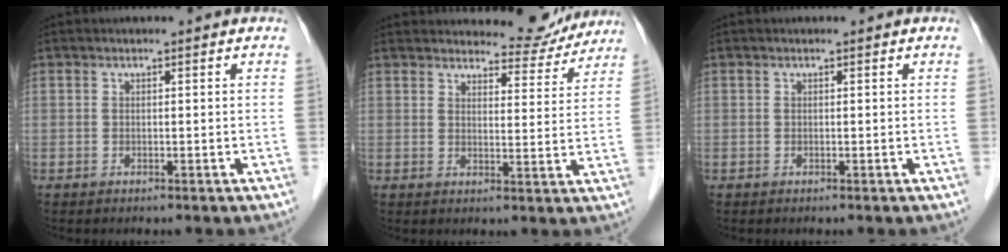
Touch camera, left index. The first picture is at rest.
{"total": 8.1, "force": [7.8, 2.0, 0.5], "torque": [0.004, -0.011, 0.090]}
{"total": 0.0}